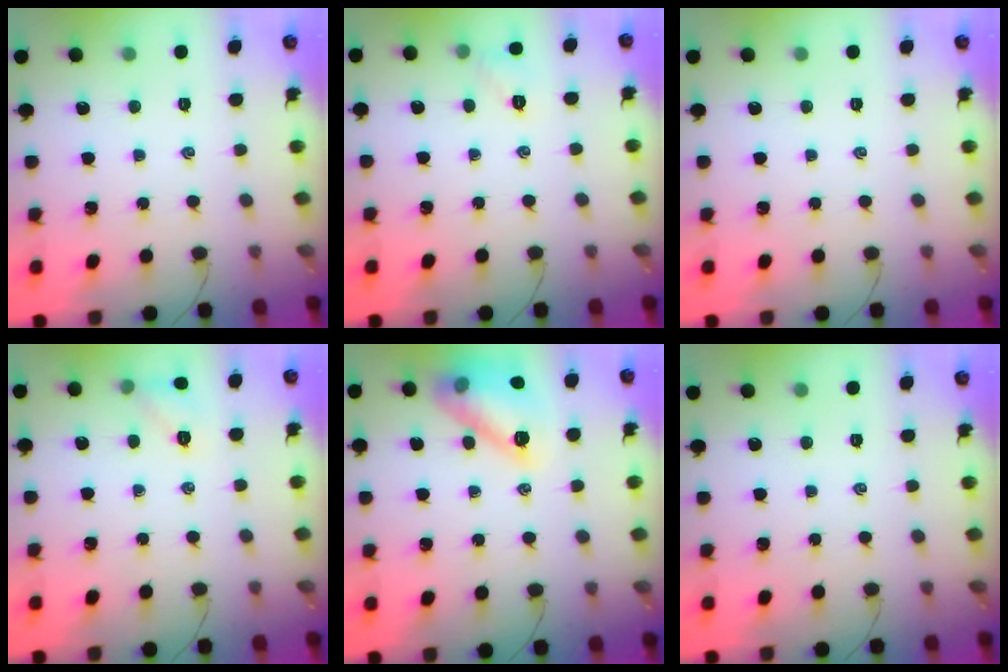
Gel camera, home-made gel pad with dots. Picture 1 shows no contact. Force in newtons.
{"total": 4.6, "press": 4.4, "slide": 1.1}
{"total": 0.0}
{"total": 6.3, "press": 6.0, "slide": 1.9}
{"total": 15.0, "press": 15.0, "slide": 0.1}
{"total": 0.0}